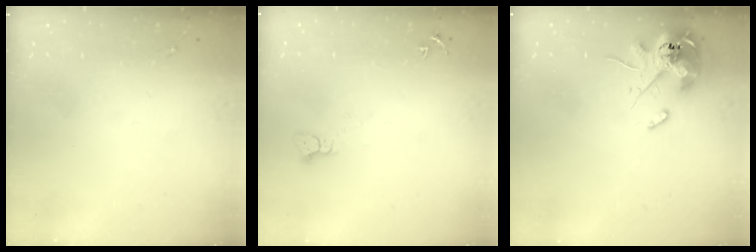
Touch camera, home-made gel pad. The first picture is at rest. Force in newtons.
{"total": 2.2, "press": 2.2, "slide": 0.2}
{"total": 12.8, "press": 12.6, "slide": 2.2}